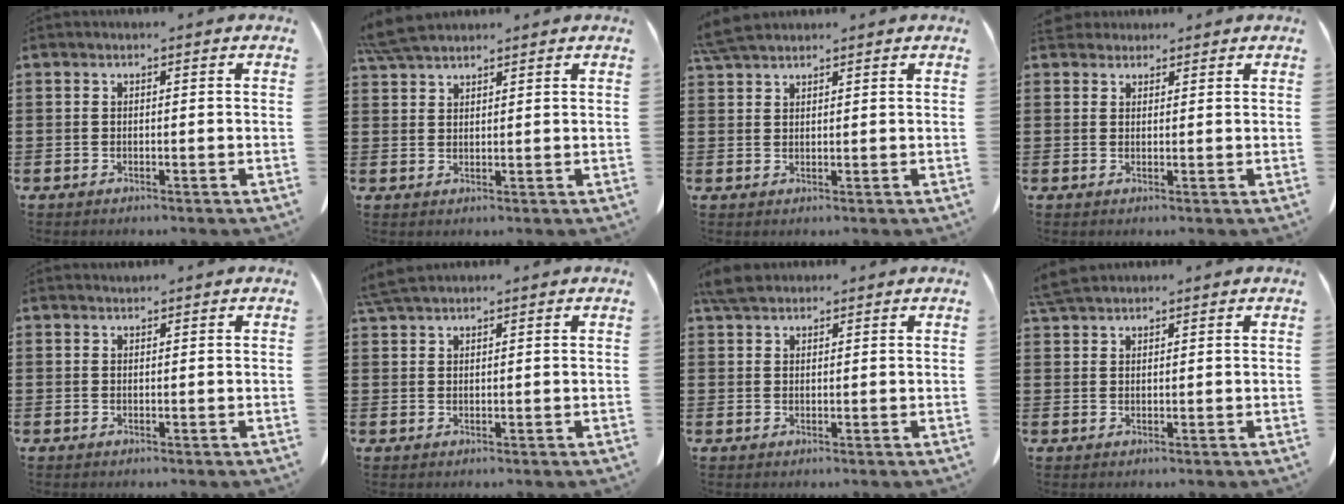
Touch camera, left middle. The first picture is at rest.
{"total": 4.7, "force": [4.2, 0.8, 2.0], "torque": [-0.051, -0.006, 0.081]}
{"total": 4.1, "force": [3.6, 0.7, 1.8], "torque": [-0.046, -0.003, 0.070]}
{"total": 2.6, "force": [2.4, 1.0, 0.5], "torque": [-0.009, -0.002, 0.046]}
{"total": 0.7, "force": [0.7, 0.1, 0.0], "torque": [-0.003, -0.003, 0.016]}
{"total": 3.3, "force": [2.9, 0.4, 1.5], "torque": [-0.038, -0.003, 0.058]}
{"total": 3.7, "force": [3.1, 1.2, 1.6], "torque": [-0.039, 0.003, 0.061]}
{"total": 3.6, "force": [3.2, 0.6, 1.4], "torque": [-0.038, -0.004, 0.064]}